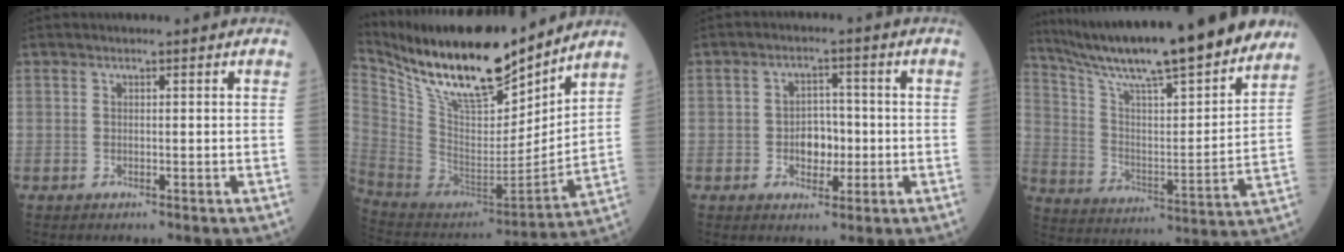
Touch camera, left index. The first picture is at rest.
{"total": 22.6, "force": [18.2, 4.6, 12.5], "torque": [-0.238, -0.008, 0.330]}
{"total": 4.5, "force": [-0.8, 3.1, 3.3], "torque": [-0.052, 0.010, -0.012]}
{"total": 24.6, "force": [21.0, 1.4, 12.6], "torque": [-0.215, -0.020, 0.321]}